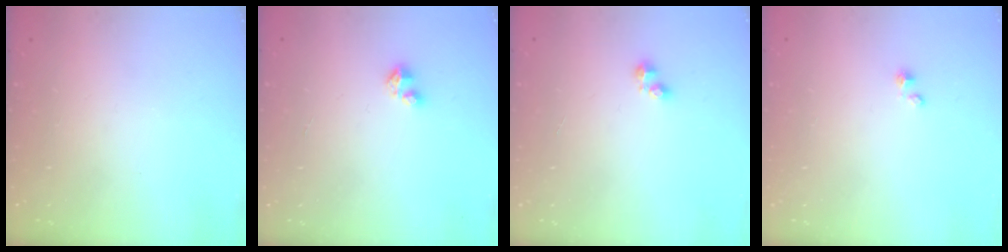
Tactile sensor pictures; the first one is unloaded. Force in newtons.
{"total": 2.1, "press": 2.1, "slide": 0.2}
{"total": 2.5, "press": 2.5, "slide": 0.4}
{"total": 1.5, "press": 1.5, "slide": 0.0}